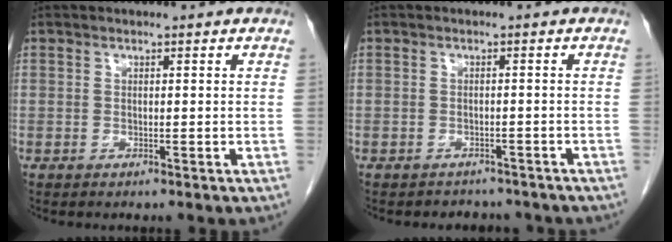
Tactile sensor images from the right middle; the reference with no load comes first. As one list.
[{"total": 5.2, "force": [-4.7, 2.3, 0.6], "torque": [-0.008, 0.005, -0.048]}]